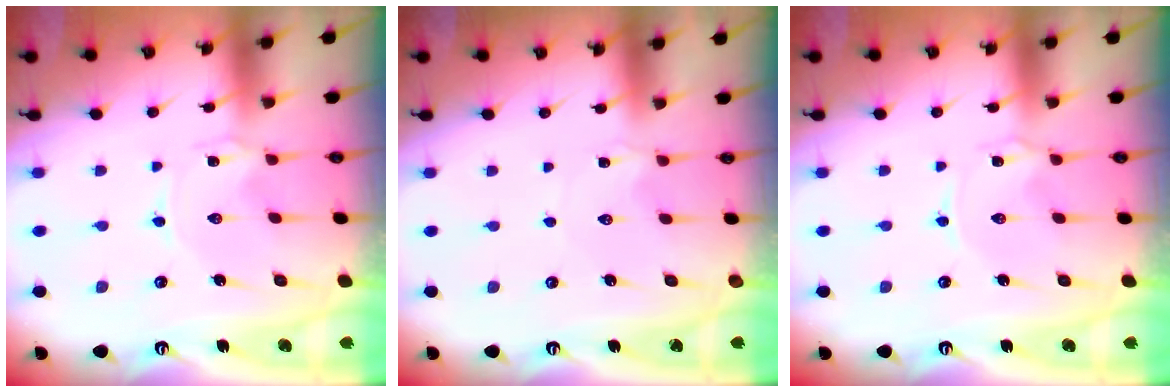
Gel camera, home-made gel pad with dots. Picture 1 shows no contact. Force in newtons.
{"total": 2.6, "press": 2.6, "slide": 0.5}
{"total": 0.5, "press": 0.5, "slide": 0.1}